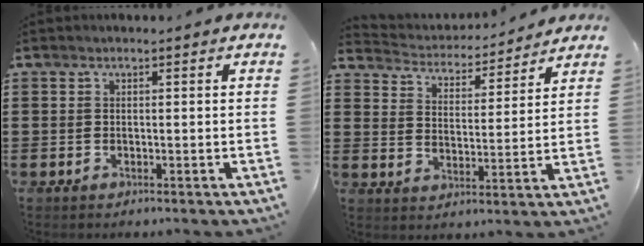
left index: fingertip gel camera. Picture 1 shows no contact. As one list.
[{"total": 3.6, "force": [3.6, 0.4, -0.1], "torque": [-0.023, -0.029, 0.056]}]